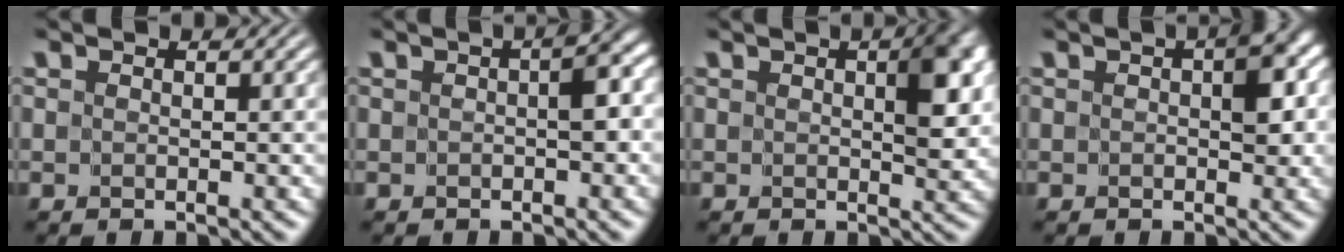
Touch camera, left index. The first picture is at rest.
{"total": 2.4, "force": [-0.3, 0.9, 2.2], "torque": [-0.030, 0.008, -0.009]}
{"total": 4.1, "force": [0.7, 1.9, 3.5], "torque": [-0.045, 0.001, 0.010]}
{"total": 3.3, "force": [0.3, 1.8, 2.8], "torque": [-0.031, 0.005, 0.000]}